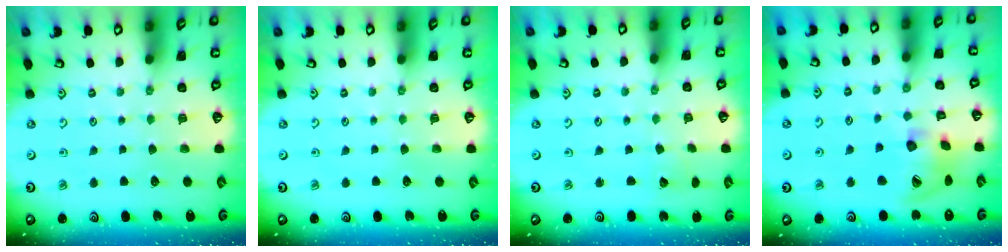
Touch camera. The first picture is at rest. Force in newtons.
{"total": 0.0}
{"total": 2.7, "press": 2.7, "slide": 0.3}
{"total": 15.6, "press": 15.5, "slide": 2.3}